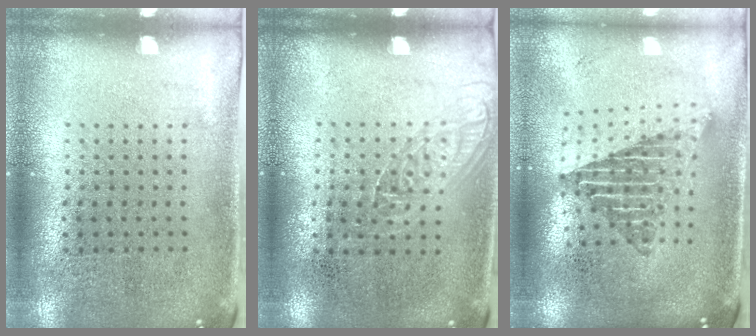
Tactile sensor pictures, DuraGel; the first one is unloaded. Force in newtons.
{"total": 1.1, "press": 1.0, "slide": 0.5}
{"total": 1.9, "press": 1.5, "slide": 1.3}